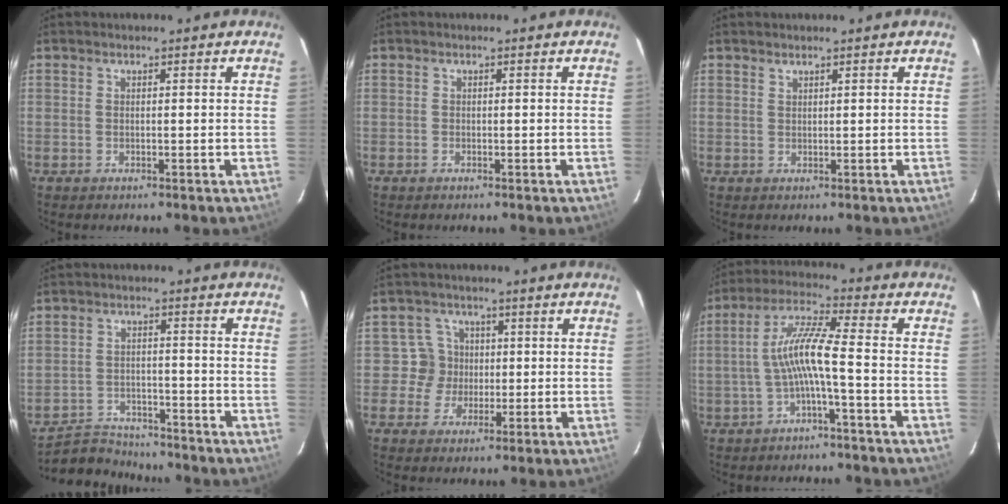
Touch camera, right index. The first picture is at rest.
{"total": 0.0}
{"total": 0.5, "force": [0.5, 0.1, 0.1], "torque": [0.000, 0.001, 0.011]}
{"total": 7.7, "force": [-7.2, 2.8, 0.2], "torque": [-0.028, 0.013, -0.118]}
{"total": 4.6, "force": [0.0, 4.6, -0.3], "torque": [0.014, 0.011, -0.006]}
{"total": 7.8, "force": [-2.4, 0.0, 7.5], "torque": [-0.167, 0.016, -0.043]}